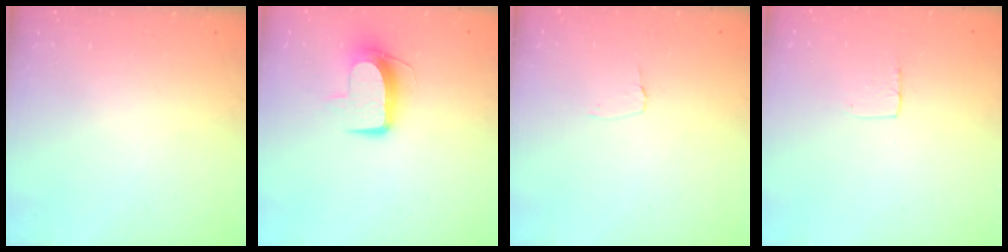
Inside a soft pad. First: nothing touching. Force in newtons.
{"total": 9.9, "press": 9.9, "slide": 0.6}
{"total": 2.7, "press": 2.7, "slide": 0.3}
{"total": 4.5, "press": 4.5, "slide": 0.3}